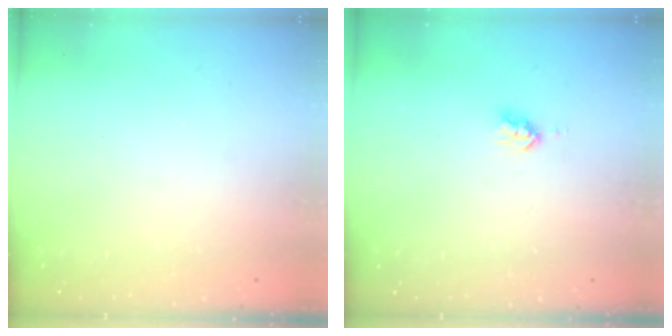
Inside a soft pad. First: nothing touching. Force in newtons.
{"total": 2.8, "press": 2.8, "slide": 0.2}